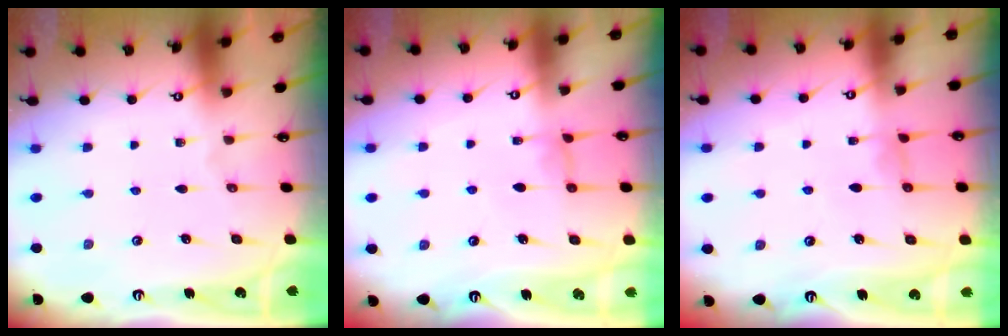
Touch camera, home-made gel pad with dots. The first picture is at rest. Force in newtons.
{"total": 1.5, "press": 1.4, "slide": 0.6}
{"total": 0.7, "press": 0.4, "slide": 0.5}